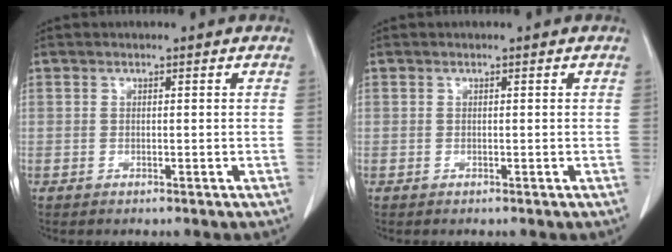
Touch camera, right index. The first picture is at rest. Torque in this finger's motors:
{"motor_torque": [0.00, 0.00, 0.00, 0.00]}